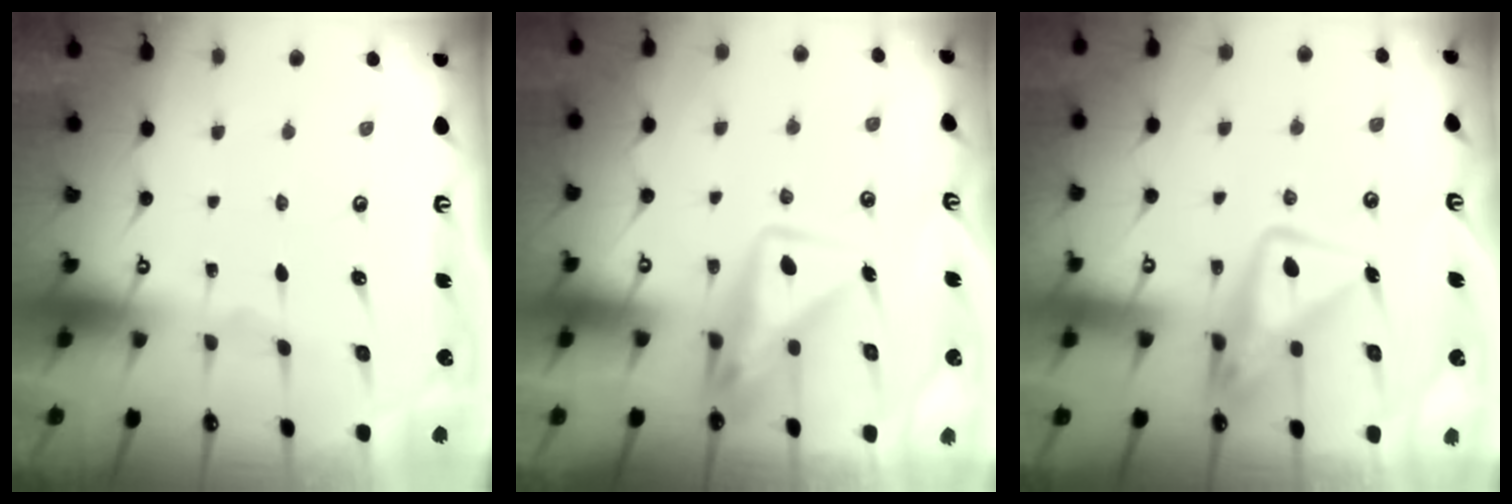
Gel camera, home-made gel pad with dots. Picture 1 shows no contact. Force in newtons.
{"total": 10.2, "press": 10.2, "slide": 0.8}
{"total": 10.8, "press": 10.8, "slide": 1.0}